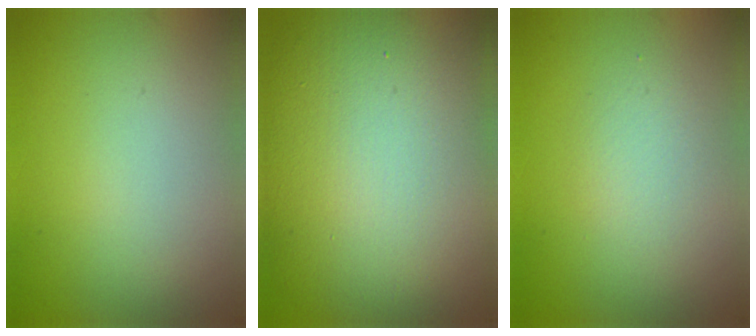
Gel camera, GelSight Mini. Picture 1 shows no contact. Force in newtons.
{"total": 17.3, "press": 17.3, "slide": 0.9}
{"total": 1.7, "press": 1.7, "slide": 0.2}